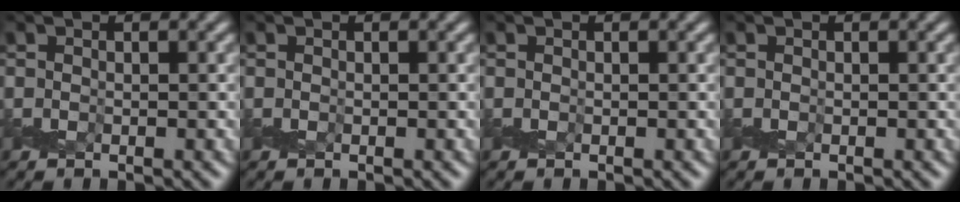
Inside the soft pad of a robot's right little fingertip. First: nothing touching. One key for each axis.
{"total": 0.0}
{"total": 0.0}
{"total": 0.0}